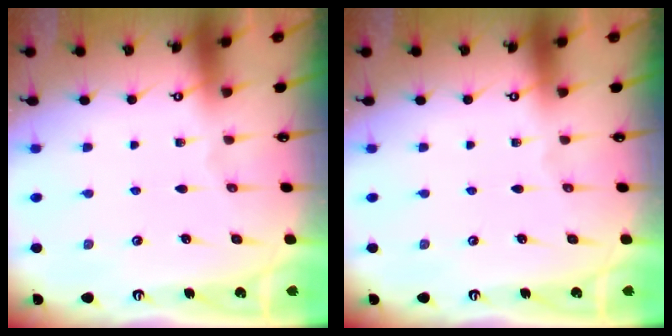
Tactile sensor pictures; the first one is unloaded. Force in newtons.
{"total": 0.0}